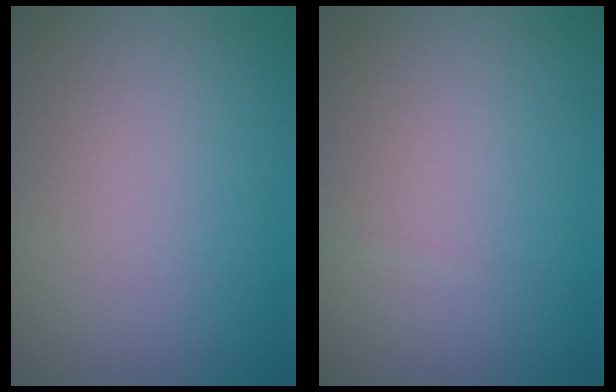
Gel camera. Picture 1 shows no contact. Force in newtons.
{"total": 0.0}